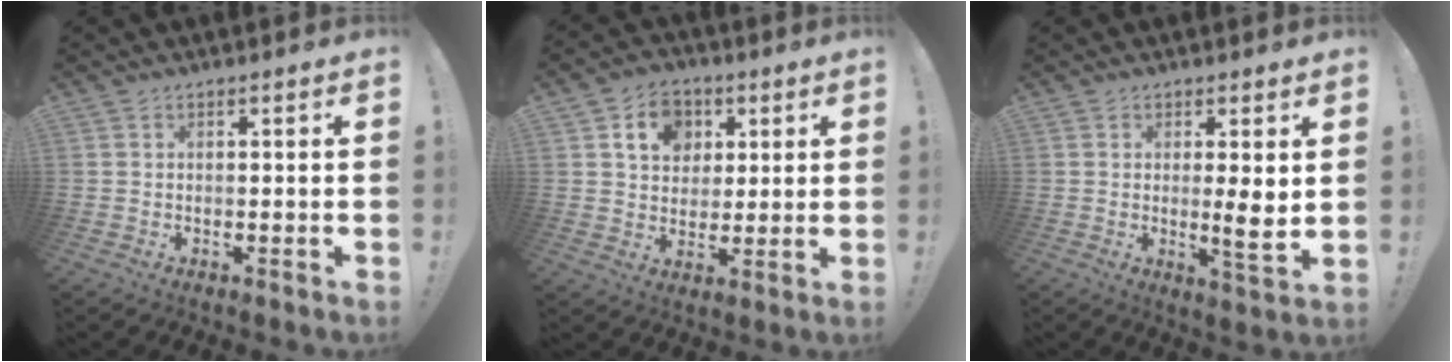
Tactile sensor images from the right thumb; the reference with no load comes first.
{"total": 11.6, "force": [4.6, 9.3, 5.1], "torque": [-0.069, -0.012, 0.088]}
{"total": 6.1, "force": [0.4, 0.4, 6.1], "torque": [-0.090, -0.016, 0.008]}